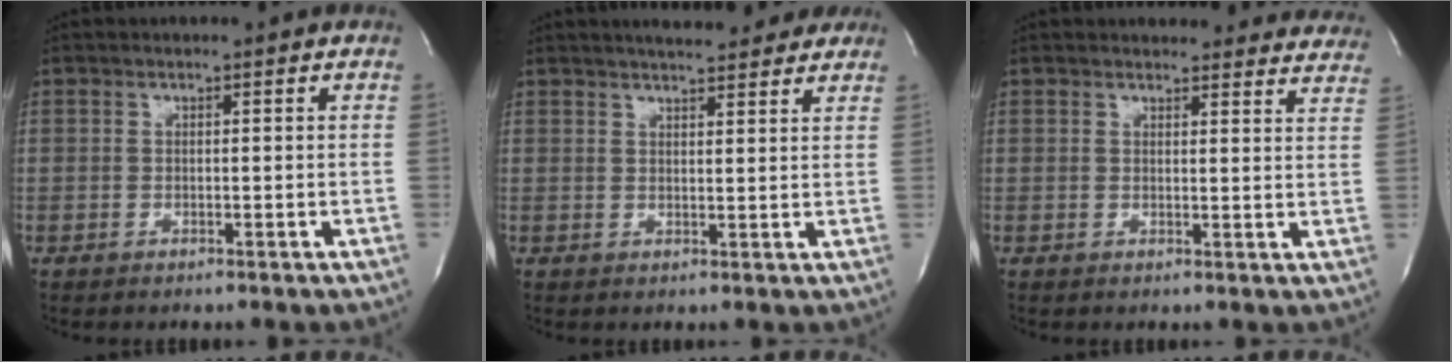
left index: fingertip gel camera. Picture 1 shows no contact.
{"total": 10.4, "force": [9.2, 2.2, 4.1], "torque": [-0.052, 0.014, 0.109]}
{"total": 18.0, "force": [17.2, 4.2, 3.4], "torque": [-0.022, -0.037, 0.177]}